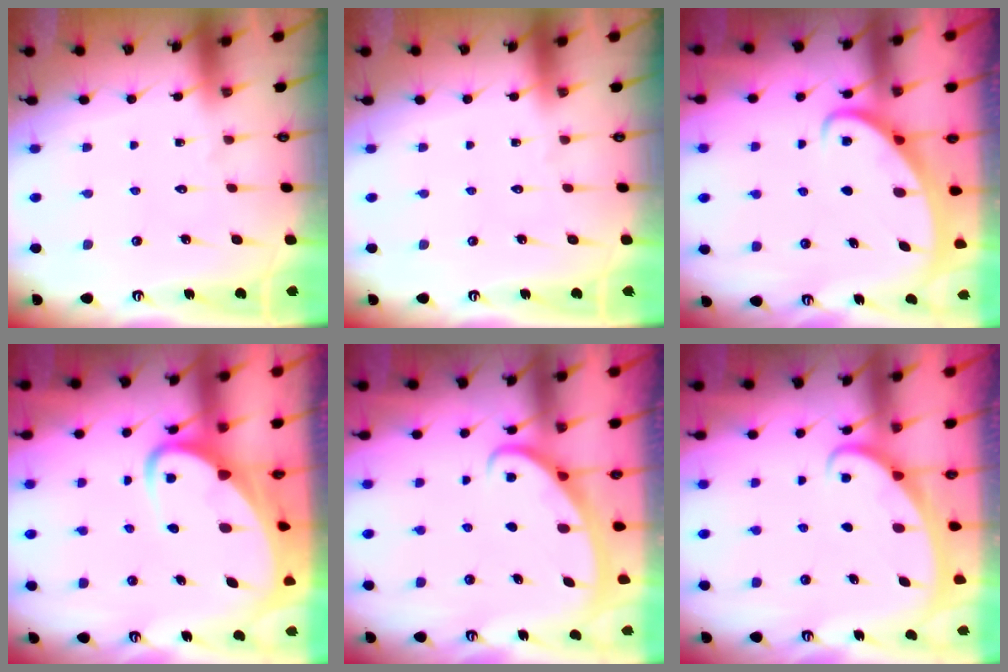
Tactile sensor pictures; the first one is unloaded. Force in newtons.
{"total": 0.0}
{"total": 2.5, "press": 2.5, "slide": 0.3}
{"total": 5.3, "press": 5.2, "slide": 0.5}
{"total": 2.9, "press": 2.9, "slide": 0.3}
{"total": 2.2, "press": 2.2, "slide": 0.4}